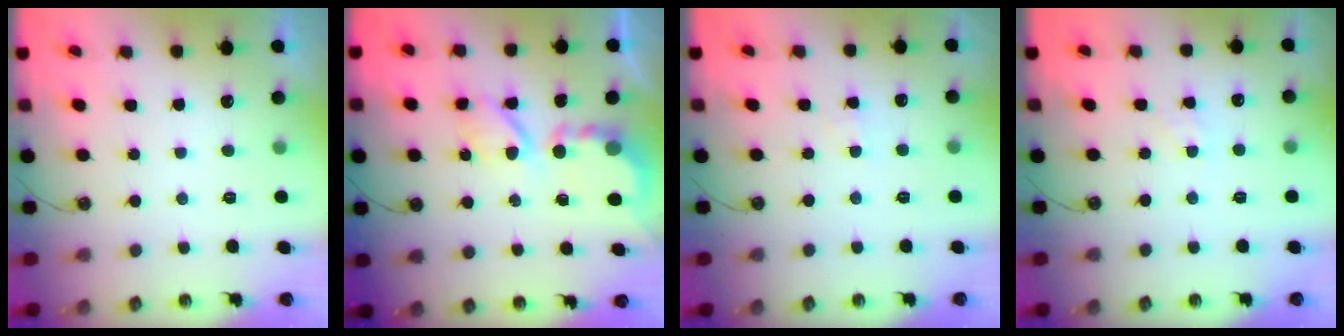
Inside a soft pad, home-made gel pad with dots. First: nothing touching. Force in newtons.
{"total": 5.5, "press": 5.5, "slide": 0.6}
{"total": 3.3, "press": 3.3, "slide": 0.5}
{"total": 2.4, "press": 2.4, "slide": 0.4}